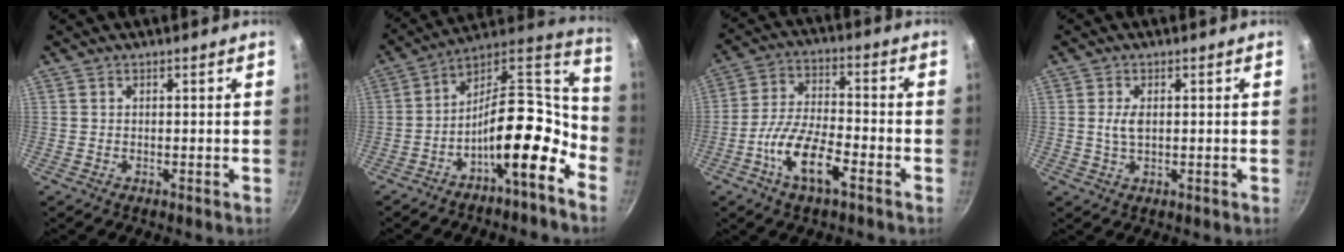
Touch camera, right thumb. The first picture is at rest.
{"total": 17.8, "force": [-8.5, 6.9, 14.1], "torque": [-0.179, 0.090, -0.154]}
{"total": 11.4, "force": [-5.3, 4.3, 9.1], "torque": [-0.170, 0.033, -0.108]}
{"total": 3.0, "force": [0.3, 1.6, 2.5], "torque": [-0.047, 0.001, 0.008]}